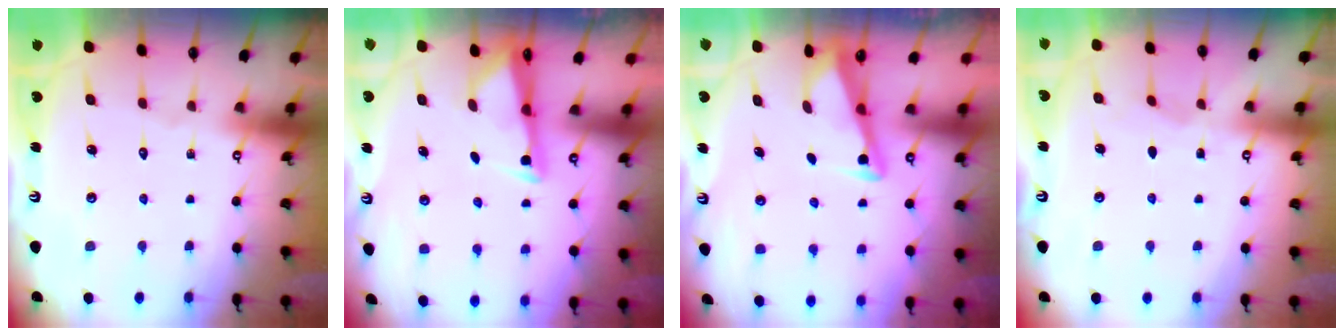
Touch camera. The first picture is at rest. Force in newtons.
{"total": 2.7, "press": 2.7, "slide": 0.4}
{"total": 3.4, "press": 3.4, "slide": 0.4}
{"total": 3.3, "press": 3.3, "slide": 0.0}